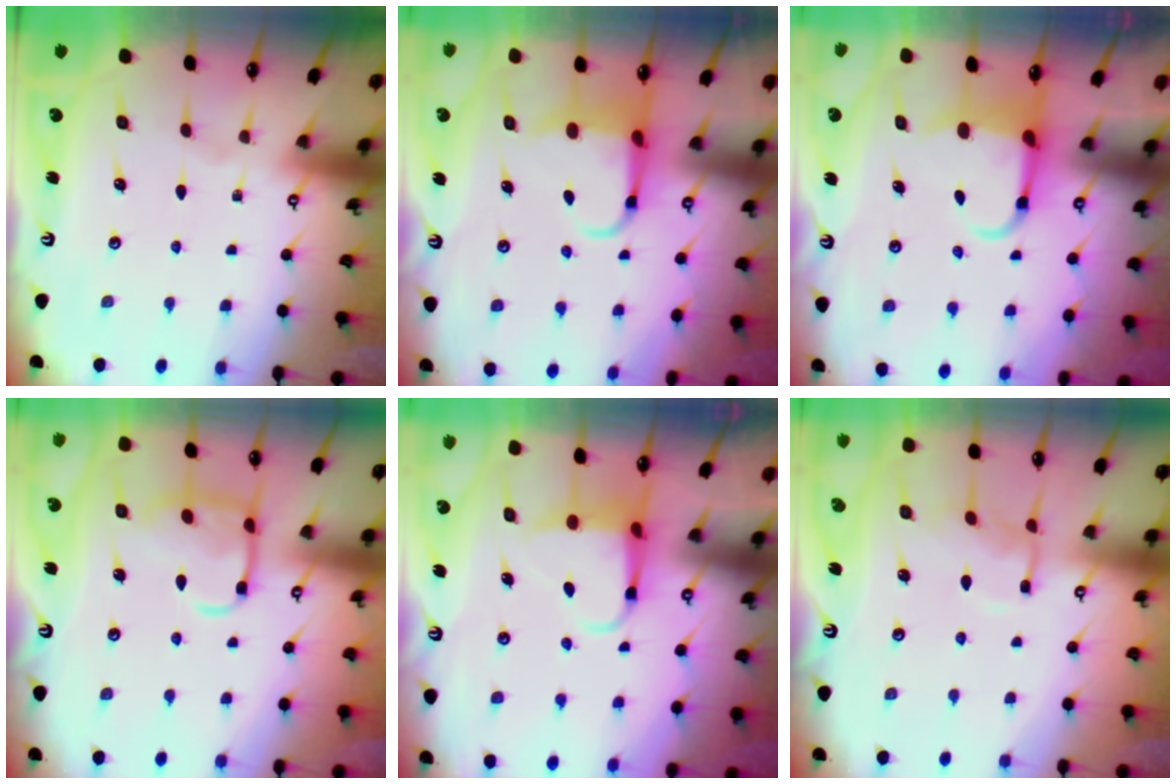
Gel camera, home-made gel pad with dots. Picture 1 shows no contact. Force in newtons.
{"total": 5.2, "press": 5.1, "slide": 1.0}
{"total": 4.8, "press": 4.7, "slide": 1.2}
{"total": 11.6, "press": 11.5, "slide": 0.5}
{"total": 4.8, "press": 4.8, "slide": 0.7}
{"total": 7.9, "press": 7.9, "slide": 0.5}